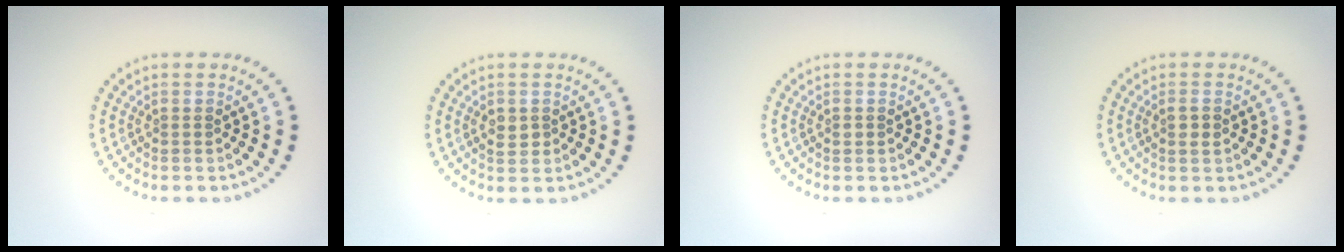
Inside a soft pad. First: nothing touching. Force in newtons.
{"total": 1.3, "press": 1.3, "slide": 0.1}
{"total": 0.6, "press": 0.5, "slide": 0.2}
{"total": 1.0, "press": 1.0, "slide": 0.3}